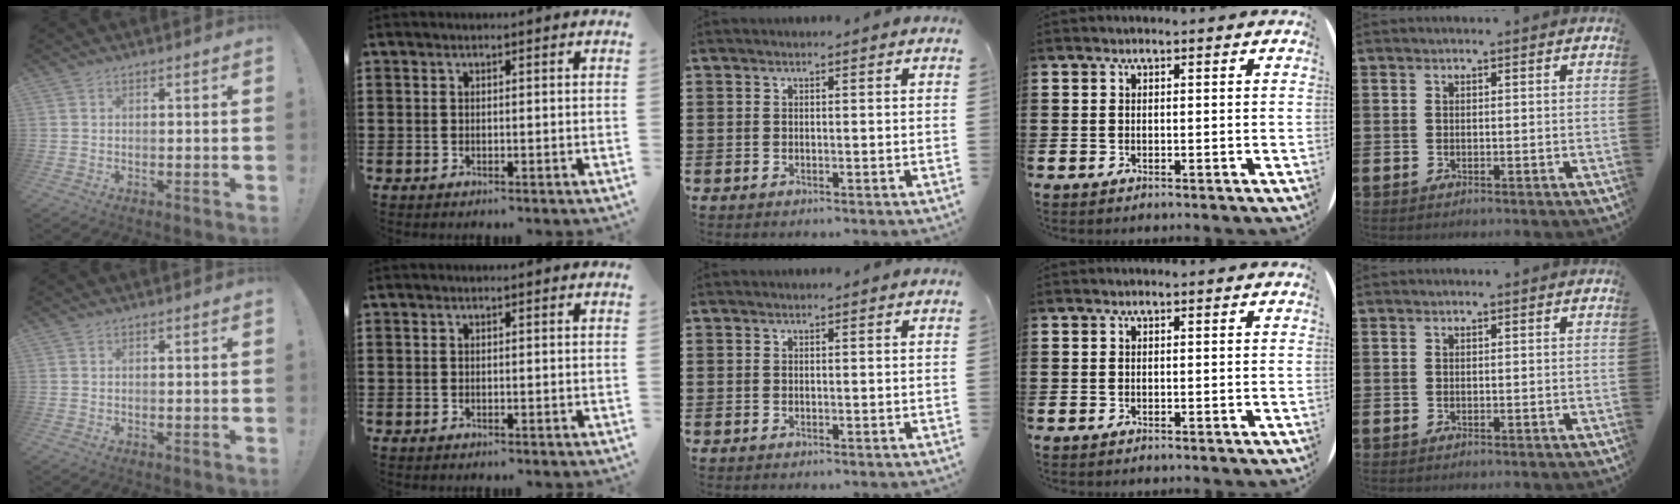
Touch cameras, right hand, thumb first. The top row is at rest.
{}